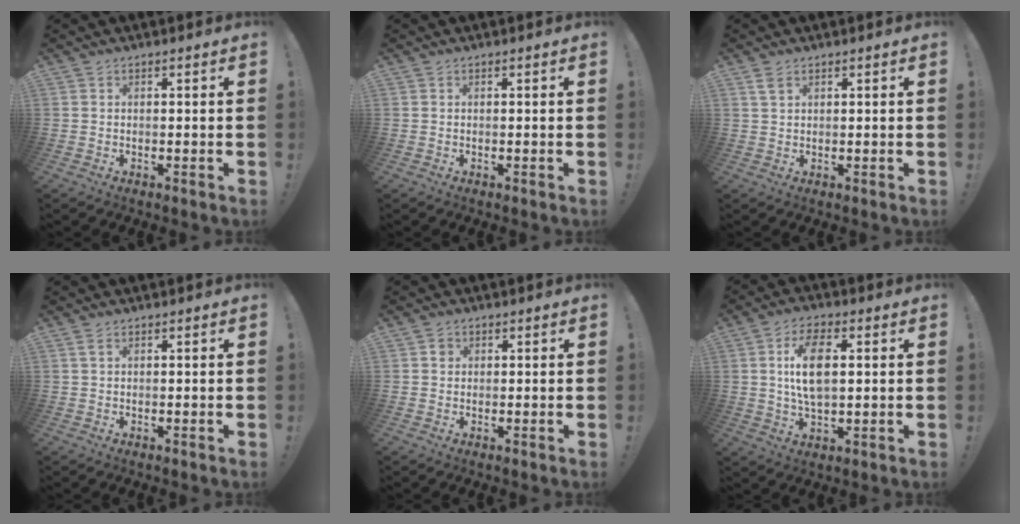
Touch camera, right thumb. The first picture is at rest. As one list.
[{"total": 0.0}, {"total": 2.6, "force": [1.5, 1.2, 1.7], "torque": [-0.024, -0.005, 0.026]}, {"total": 1.4, "force": [0.6, 0.6, 1.1], "torque": [-0.021, 0.001, 0.011]}, {"total": 2.0, "force": [0.5, 1.9, 0.6], "torque": [0.001, -0.001, 0.007]}, {"total": 11.5, "force": [2.1, 5.8, 9.7], "torque": [-0.168, -0.005, 0.032]}]